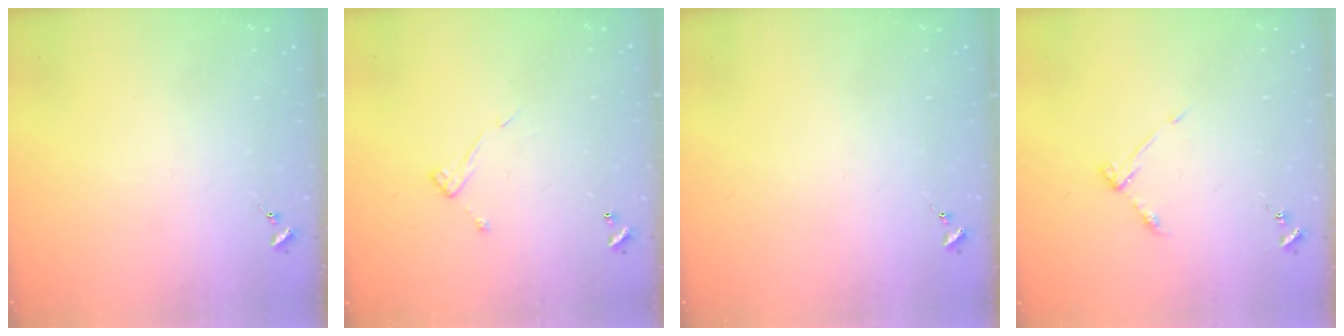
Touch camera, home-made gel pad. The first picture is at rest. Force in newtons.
{"total": 7.3, "press": 7.3, "slide": 0.5}
{"total": 0.0}
{"total": 4.6, "press": 4.6, "slide": 0.6}